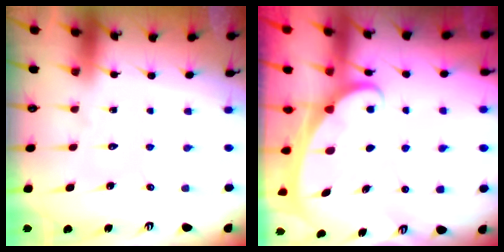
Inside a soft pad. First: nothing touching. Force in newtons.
{"total": 1.8, "press": 1.8, "slide": 0.1}